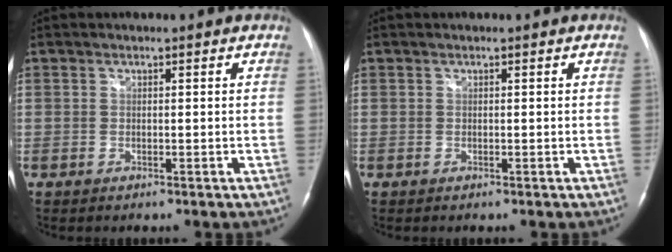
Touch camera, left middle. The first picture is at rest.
{"total": 0.0}